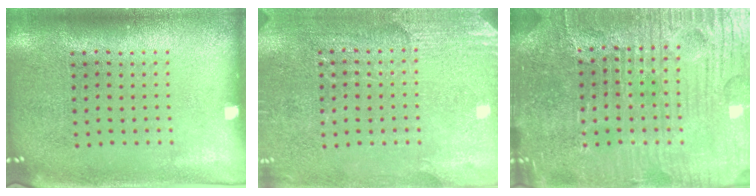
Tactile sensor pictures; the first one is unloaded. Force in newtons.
{"total": 2.9, "press": 2.8, "slide": 0.8}
{"total": 5.4, "press": 5.1, "slide": 1.8}